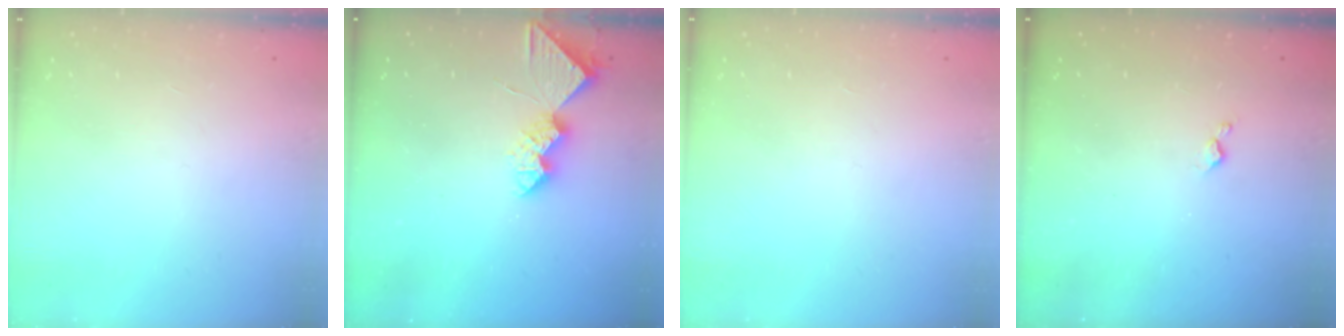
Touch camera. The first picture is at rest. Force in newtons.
{"total": 9.0, "press": 9.0, "slide": 0.7}
{"total": 0.0}
{"total": 3.7, "press": 3.6, "slide": 0.7}